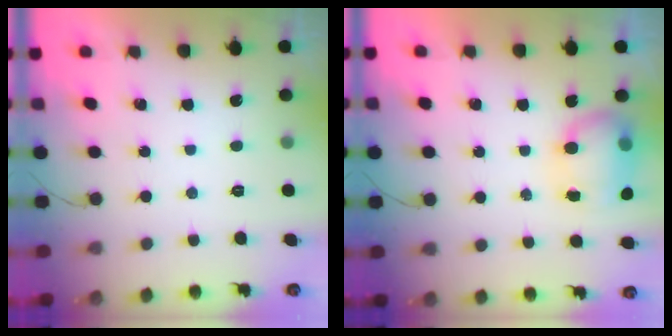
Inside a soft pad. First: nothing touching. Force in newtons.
{"total": 11.9, "press": 9.8, "slide": 6.8}